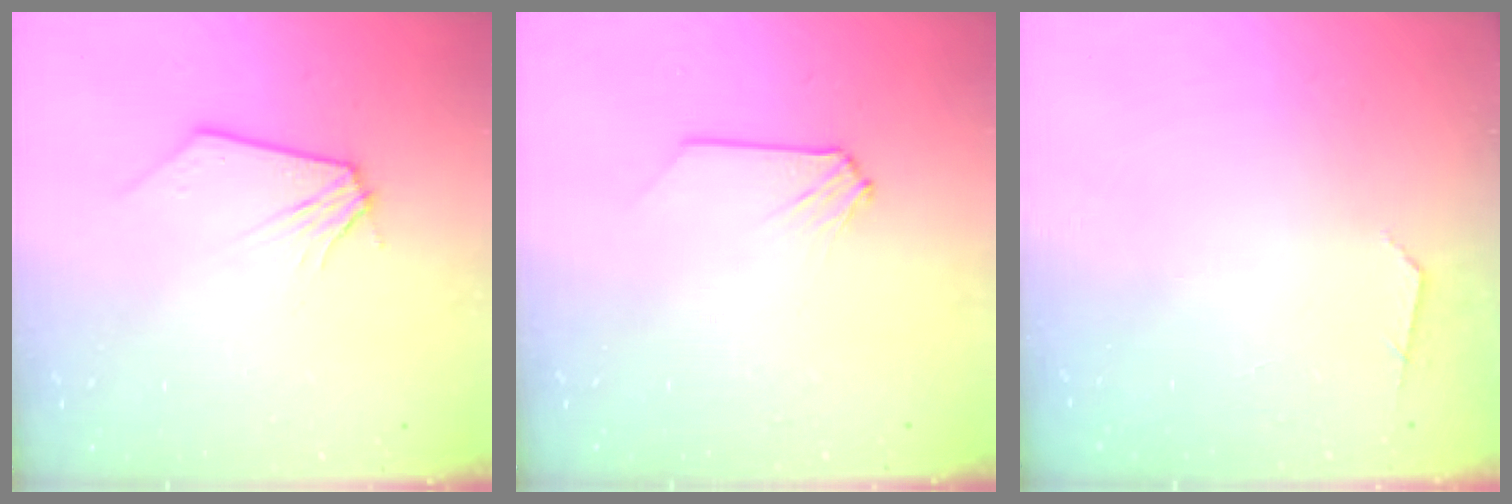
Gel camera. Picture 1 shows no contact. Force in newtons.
{"total": 0.0}
{"total": 1.7, "press": 1.7, "slide": 0.2}